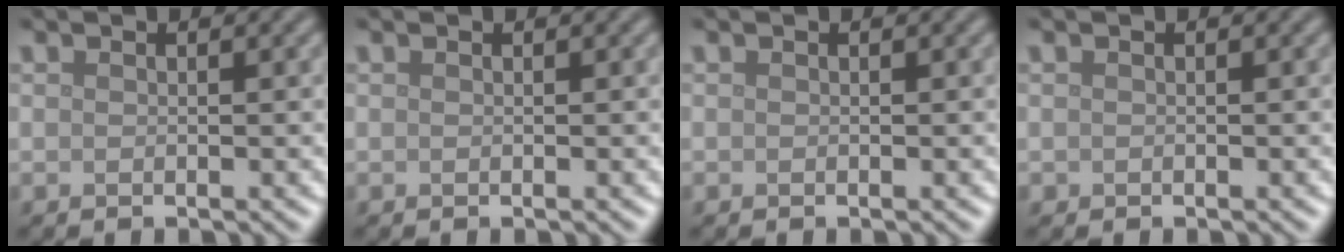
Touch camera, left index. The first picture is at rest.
{"total": 0.0}
{"total": 0.0}
{"total": 0.0}